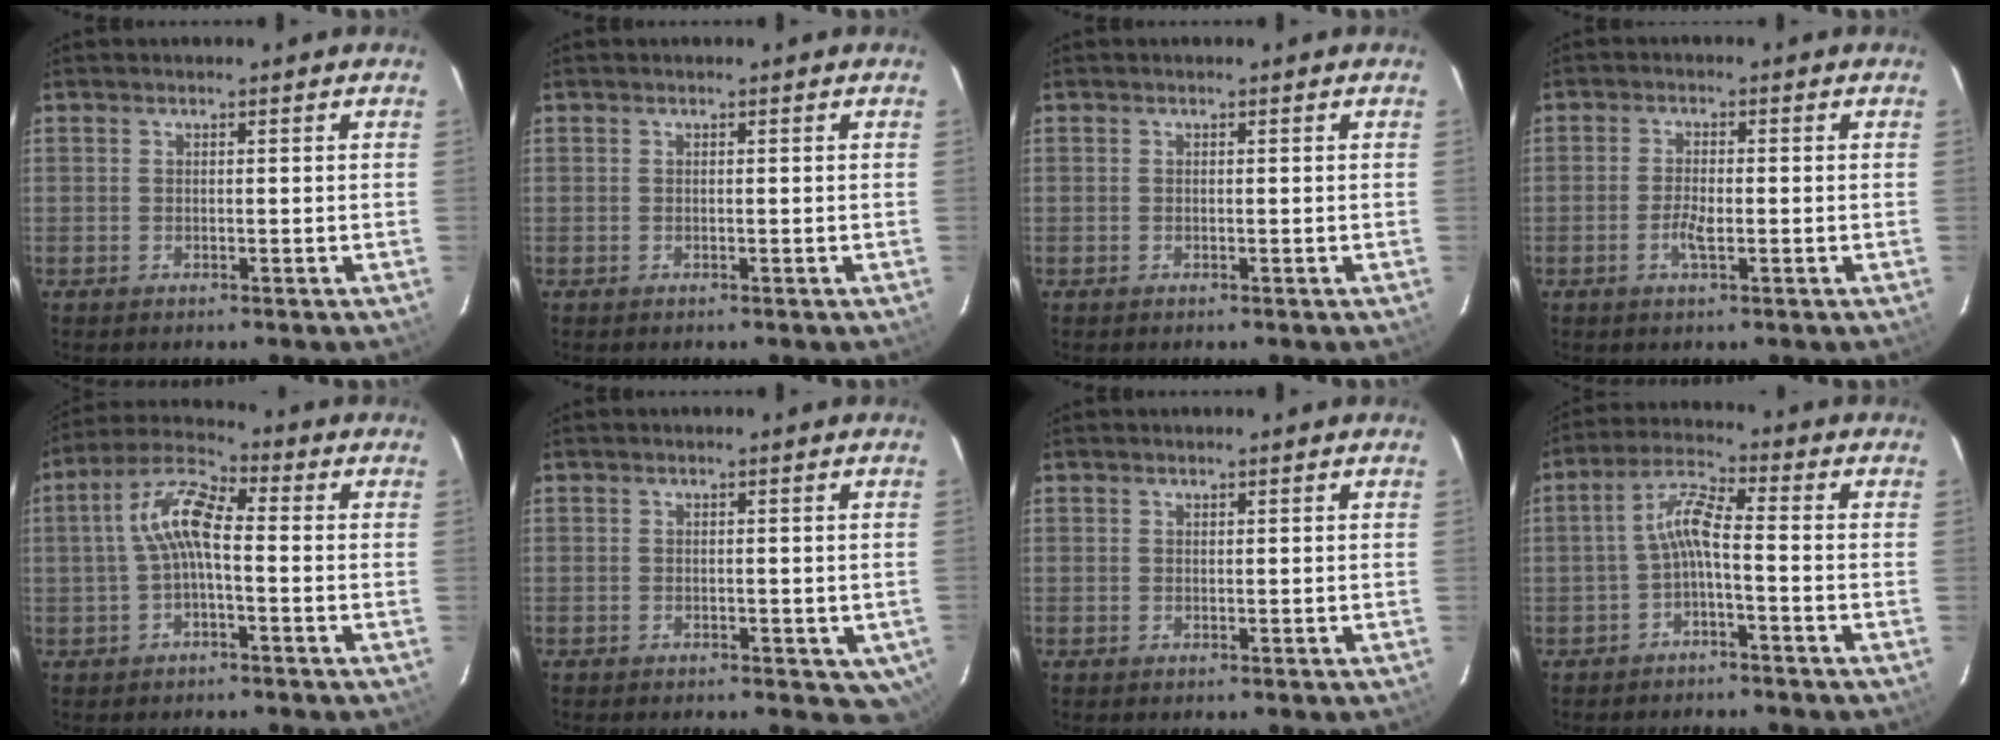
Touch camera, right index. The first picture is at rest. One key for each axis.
{"total": 0.0}
{"total": 0.0}
{"total": 3.2, "fx": -1.0, "fy": 1.1, "fz": 2.9, "tx": -0.061, "ty": -0.001, "tz": -0.019}
{"total": 7.9, "fx": -0.6, "fy": 2.8, "fz": 7.4, "tx": -0.163, "ty": 0.024, "tz": -0.015}
{"total": 4.2, "fx": -1.4, "fy": 3.1, "fz": 2.5, "tx": -0.016, "ty": 0.005, "tz": -0.008}
{"total": 0.0}
{"total": 5.3, "fx": -2.0, "fy": 0.8, "fz": 4.8, "tx": -0.115, "ty": 0.017, "tz": -0.037}